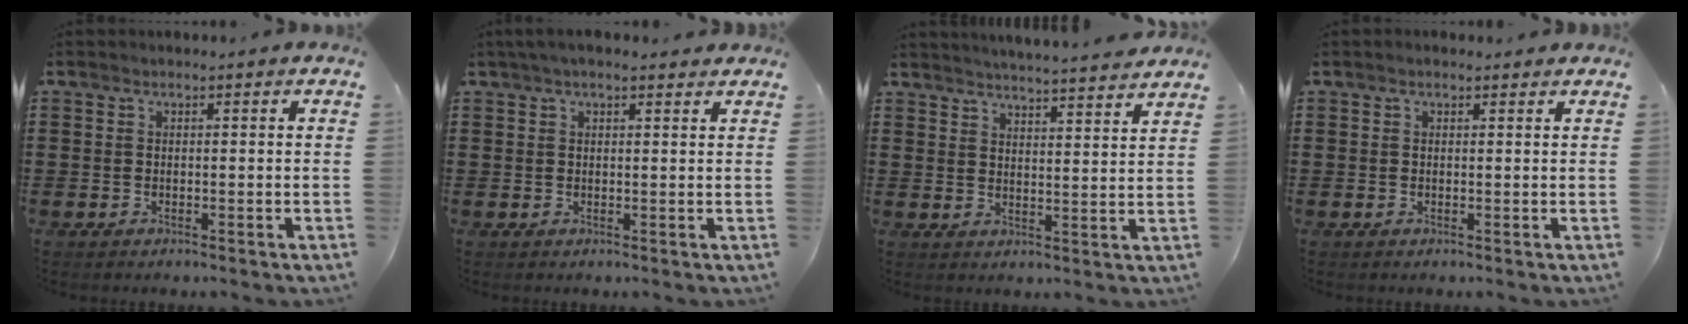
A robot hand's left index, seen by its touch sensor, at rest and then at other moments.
{"total": 2.2, "force": [1.6, 0.6, 1.4], "torque": [-0.030, 0.006, 0.030]}
{"total": 4.1, "force": [4.1, -0.7, 0.1], "torque": [-0.019, -0.026, 0.071]}
{"total": 0.5, "force": [0.4, 0.3, 0.2], "torque": [-0.006, 0.003, 0.008]}